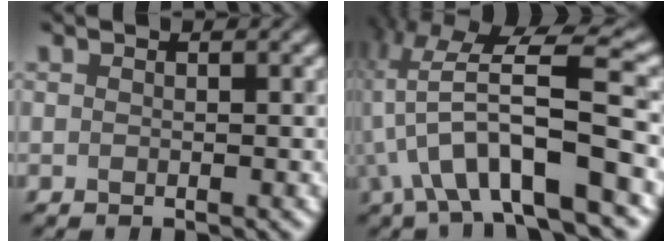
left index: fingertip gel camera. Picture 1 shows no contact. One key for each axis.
{"total": 10.8, "fx": -3.2, "fy": 3.4, "fz": 9.7, "tx": -0.169, "ty": 0.014, "tz": -0.053}